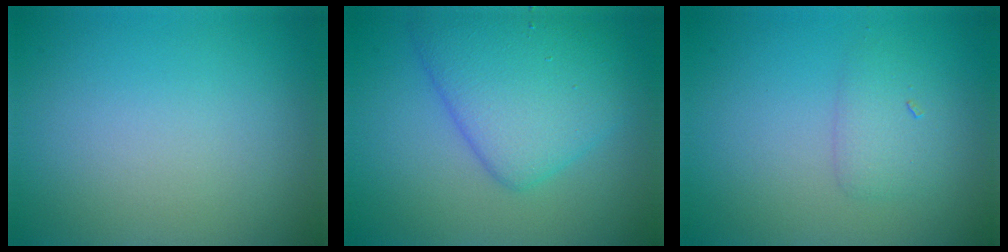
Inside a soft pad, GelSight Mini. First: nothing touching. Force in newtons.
{"total": 5.9, "press": 5.9, "slide": 0.3}
{"total": 1.7, "press": 1.7, "slide": 0.1}